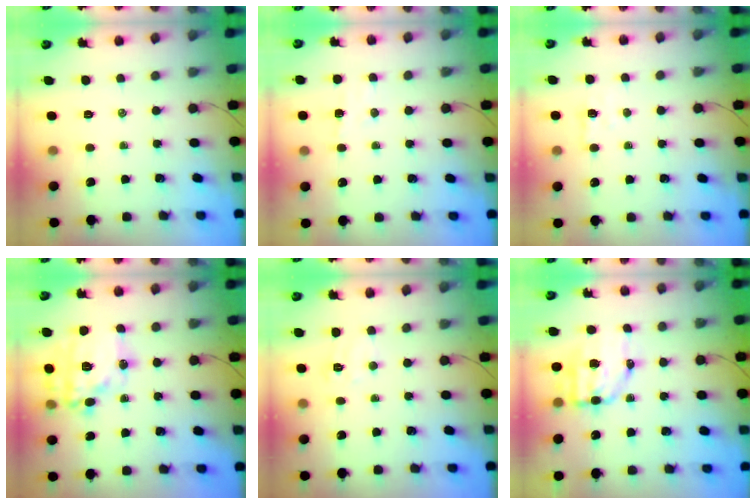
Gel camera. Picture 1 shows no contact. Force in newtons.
{"total": 5.7, "press": 5.7, "slide": 0.9}
{"total": 2.9, "press": 2.8, "slide": 1.0}
{"total": 17.9, "press": 17.8, "slide": 1.3}
{"total": 6.9, "press": 6.8, "slide": 1.0}
{"total": 7.7, "press": 7.5, "slide": 1.7}